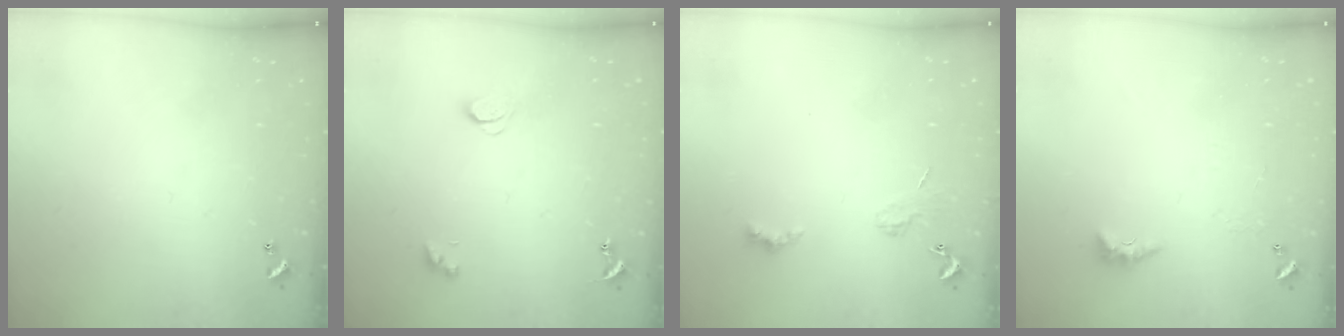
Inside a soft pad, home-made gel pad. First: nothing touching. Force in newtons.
{"total": 1.7, "press": 1.7, "slide": 0.3}
{"total": 2.0, "press": 1.9, "slide": 0.4}
{"total": 3.0, "press": 2.9, "slide": 0.7}